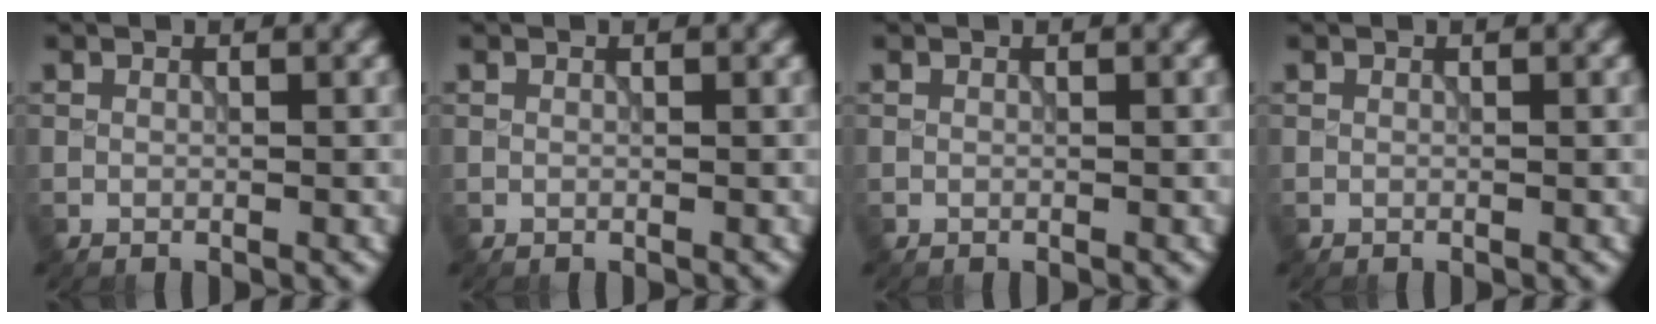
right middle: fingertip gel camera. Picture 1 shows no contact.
{"total": 0.0}
{"total": 0.0}
{"total": 0.0}